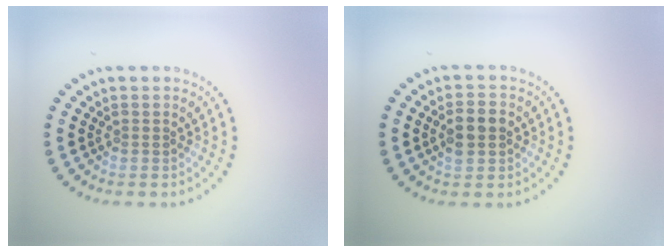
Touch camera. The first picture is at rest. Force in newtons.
{"total": 3.2, "press": 3.2, "slide": 0.2}